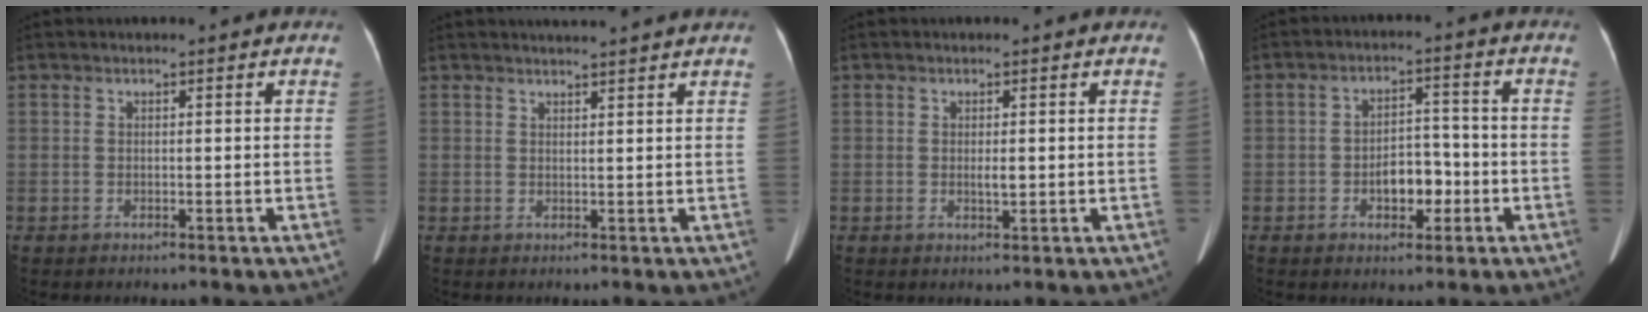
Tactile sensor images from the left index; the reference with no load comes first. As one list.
[{"total": 5.6, "force": [5.2, -0.5, 2.0], "torque": [-0.026, 0.019, 0.058]}, {"total": 1.3, "force": [-0.2, 0.4, 1.3], "torque": [-0.024, -0.004, -0.003]}, {"total": 5.6, "force": [-2.1, 3.2, 4.1], "torque": [-0.068, 0.013, -0.032]}]